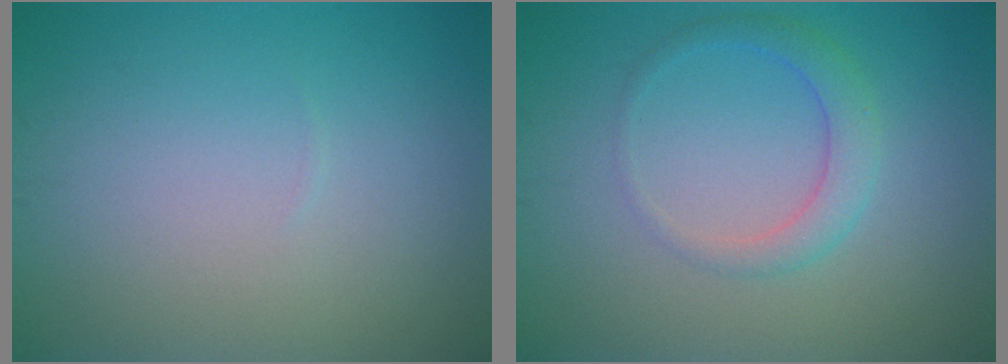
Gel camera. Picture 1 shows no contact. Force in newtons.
{"total": 2.4, "press": 2.4, "slide": 0.1}